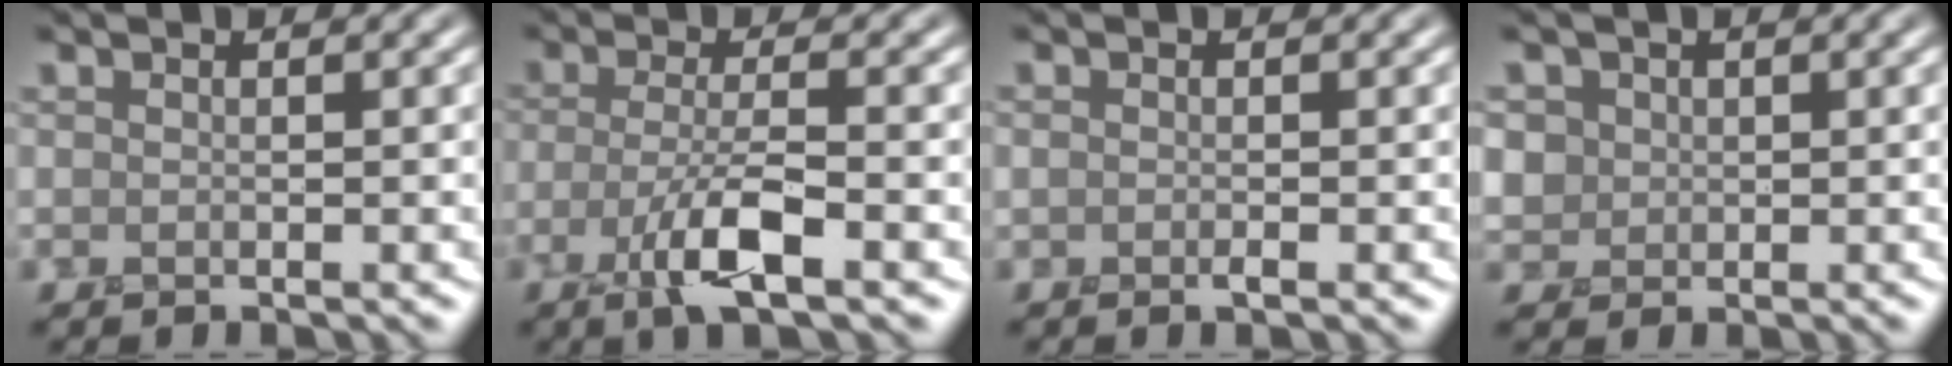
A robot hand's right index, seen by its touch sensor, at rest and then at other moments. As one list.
[{"total": 4.2, "force": [-2.0, 1.1, 3.6], "torque": [-0.076, 0.001, -0.042]}, {"total": 0.0}, {"total": 2.0, "force": [0.9, 1.8, -0.1], "torque": [-0.006, 0.009, 0.026]}]